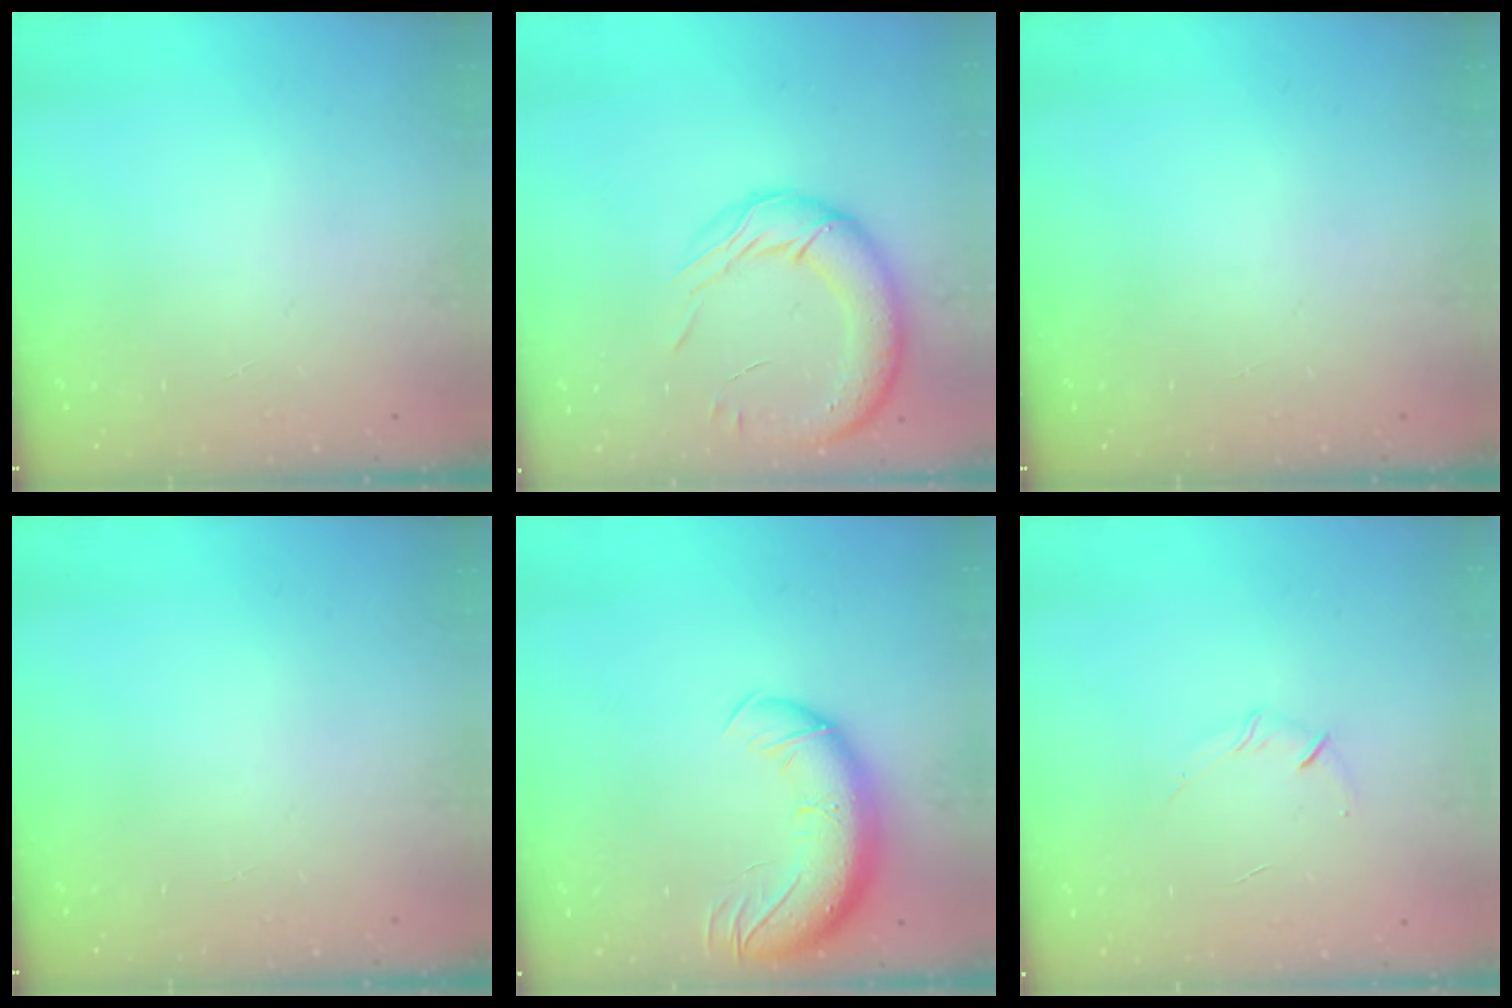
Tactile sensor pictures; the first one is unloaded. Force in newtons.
{"total": 16.4, "press": 15.8, "slide": 4.5}
{"total": 0.0}
{"total": 0.0}
{"total": 13.4, "press": 13.0, "slide": 3.3}
{"total": 3.7, "press": 3.6, "slide": 1.1}